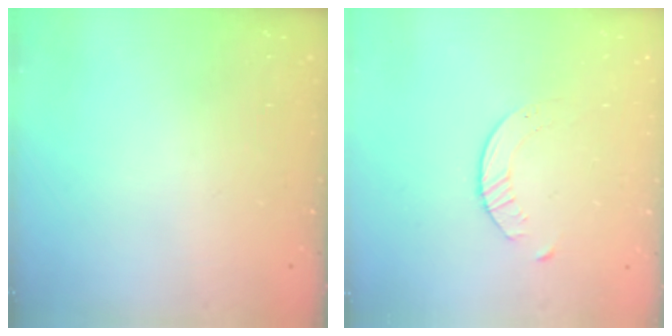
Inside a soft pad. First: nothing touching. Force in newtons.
{"total": 2.1, "press": 2.0, "slide": 0.3}